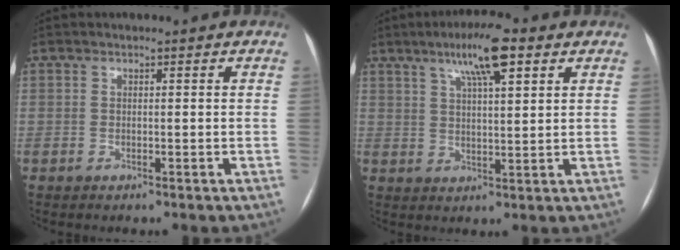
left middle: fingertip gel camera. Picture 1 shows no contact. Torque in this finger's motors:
{"motor_torque": [0.96, -0.89, 0.19, 0.02]}